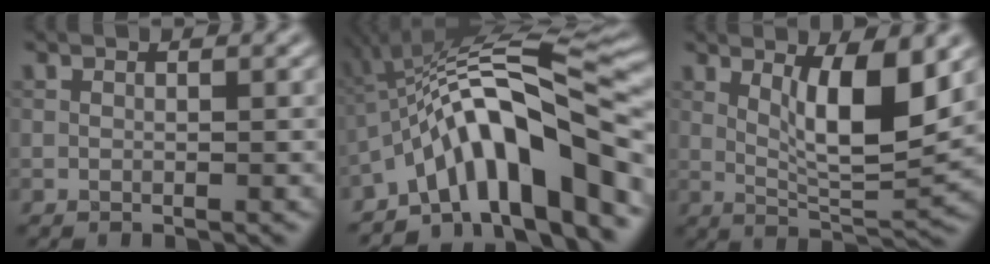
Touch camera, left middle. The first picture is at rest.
{"total": 12.8, "force": [-5.3, 3.6, 11.1], "torque": [-0.152, 0.025, -0.091]}
{"total": 6.8, "force": [2.0, 1.7, 6.2], "torque": [-0.105, -0.011, 0.038]}